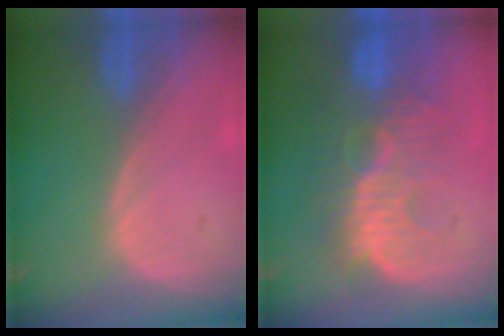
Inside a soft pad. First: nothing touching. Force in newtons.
{"total": 10.8, "press": 9.6, "slide": 4.9}